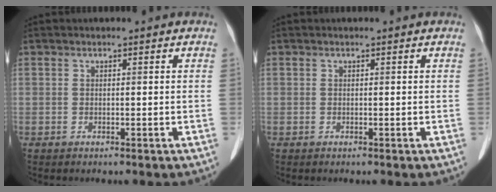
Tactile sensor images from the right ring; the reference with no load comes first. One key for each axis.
{"total": 0.0}